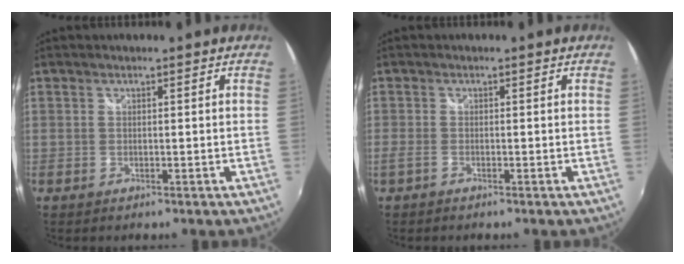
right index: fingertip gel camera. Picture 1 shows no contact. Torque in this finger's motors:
{"motor_torque": [0.22, -0.15, 0.12, 0.03]}